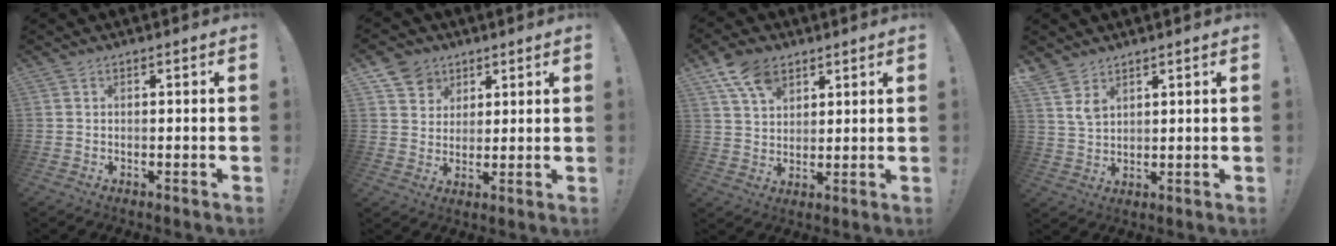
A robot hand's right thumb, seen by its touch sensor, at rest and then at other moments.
{"total": 7.8, "force": [4.6, 6.2, 1.0], "torque": [-0.012, -0.032, 0.091]}
{"total": 10.6, "force": [6.2, 6.7, 5.3], "torque": [-0.083, -0.025, 0.118]}
{"total": 5.5, "force": [4.0, 2.8, 2.6], "torque": [-0.046, -0.021, 0.076]}